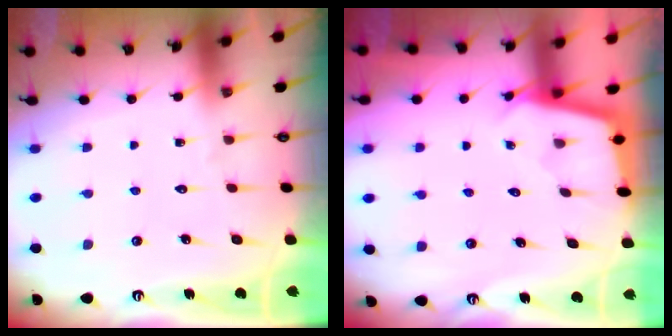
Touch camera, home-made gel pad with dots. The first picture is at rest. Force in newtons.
{"total": 2.4, "press": 2.4, "slide": 0.2}